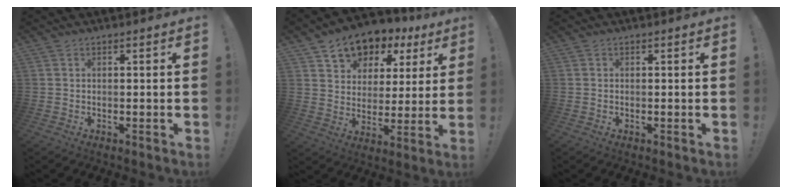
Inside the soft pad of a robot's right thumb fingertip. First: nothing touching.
{"total": 10.3, "force": [6.6, 7.1, 3.4], "torque": [-0.054, -0.049, 0.122]}
{"total": 0.0}